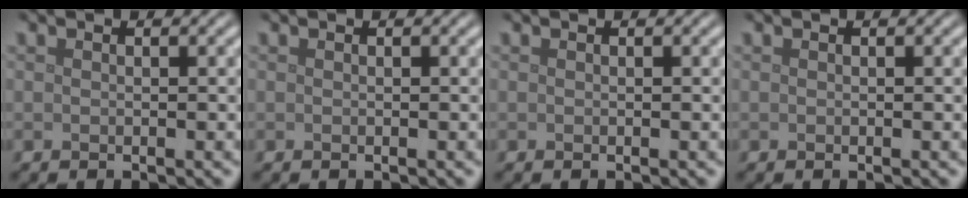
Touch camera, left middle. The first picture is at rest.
{"total": 0.0}
{"total": 0.0}
{"total": 0.0}